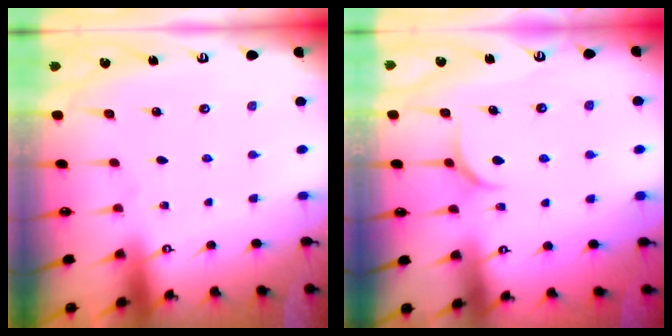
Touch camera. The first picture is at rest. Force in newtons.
{"total": 5.4, "press": 5.3, "slide": 0.7}